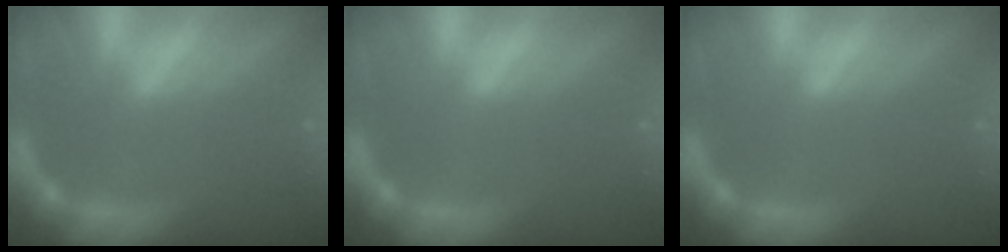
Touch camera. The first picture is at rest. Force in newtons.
{"total": 0.0}
{"total": 0.0}